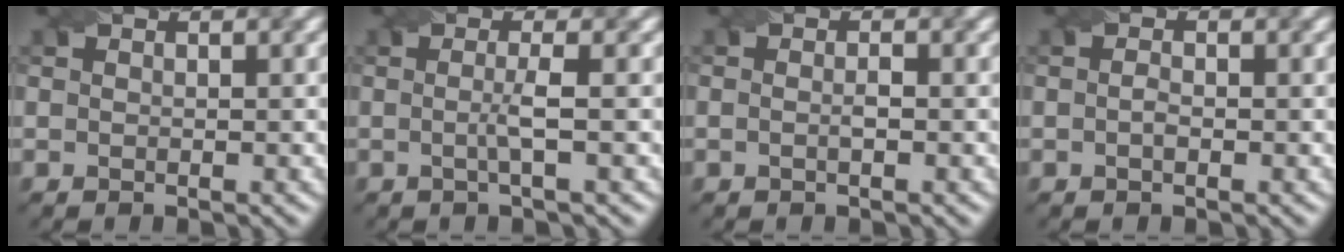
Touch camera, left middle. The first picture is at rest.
{"total": 2.1, "force": [-0.2, 0.3, 2.0], "torque": [-0.041, -0.003, -0.008]}
{"total": 0.9, "force": [-0.3, 0.2, 0.9], "torque": [-0.015, -0.004, -0.004]}
{"total": 0.9, "force": [-0.3, 0.3, 0.7], "torque": [-0.018, 0.000, -0.006]}